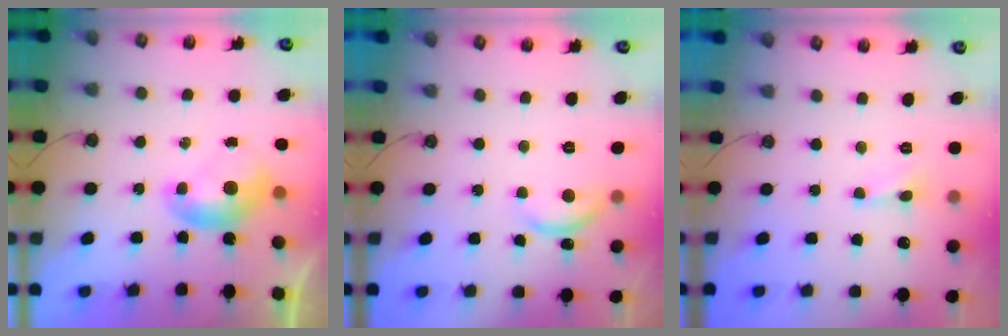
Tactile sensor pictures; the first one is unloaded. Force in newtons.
{"total": 2.8, "press": 2.8, "slide": 0.3}
{"total": 1.7, "press": 1.6, "slide": 0.5}